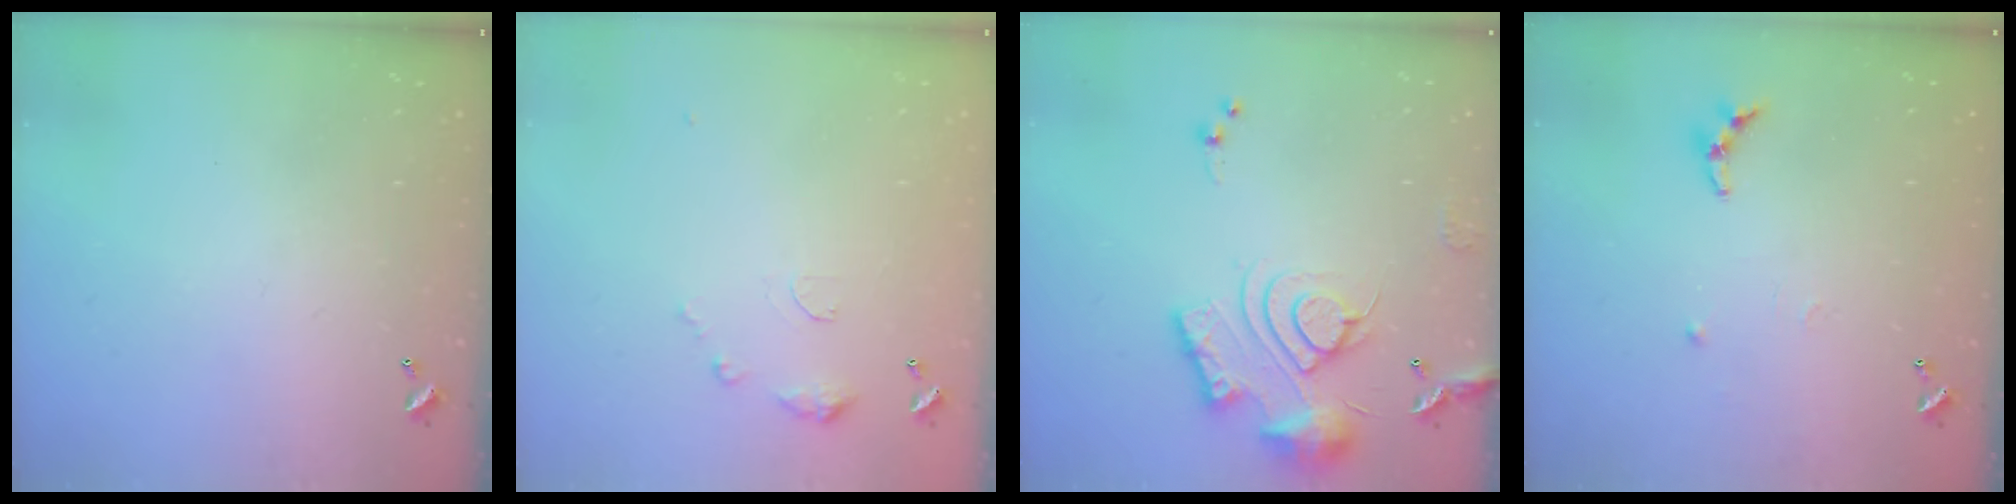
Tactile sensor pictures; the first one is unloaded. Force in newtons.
{"total": 6.4, "press": 6.4, "slide": 0.7}
{"total": 14.9, "press": 14.9, "slide": 1.3}
{"total": 6.1, "press": 6.1, "slide": 0.3}